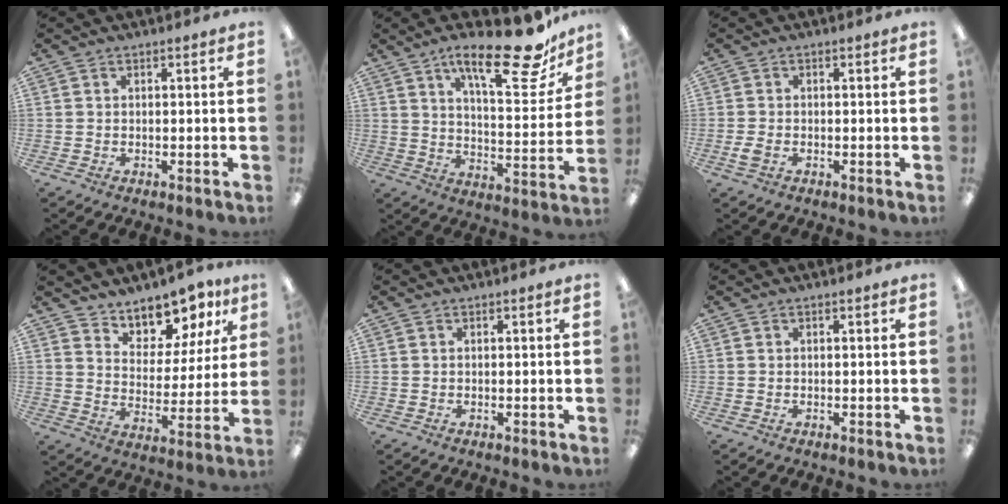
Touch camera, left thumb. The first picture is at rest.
{"total": 20.4, "force": [13.8, 6.2, 13.7], "torque": [-0.198, -0.083, 0.217]}
{"total": 2.2, "force": [-0.8, 1.4, 1.6], "torque": [-0.040, -0.001, -0.017]}
{"total": 10.6, "force": [9.4, 4.4, 2.0], "torque": [-0.039, -0.083, 0.174]}
{"total": 0.0}
{"total": 0.0}